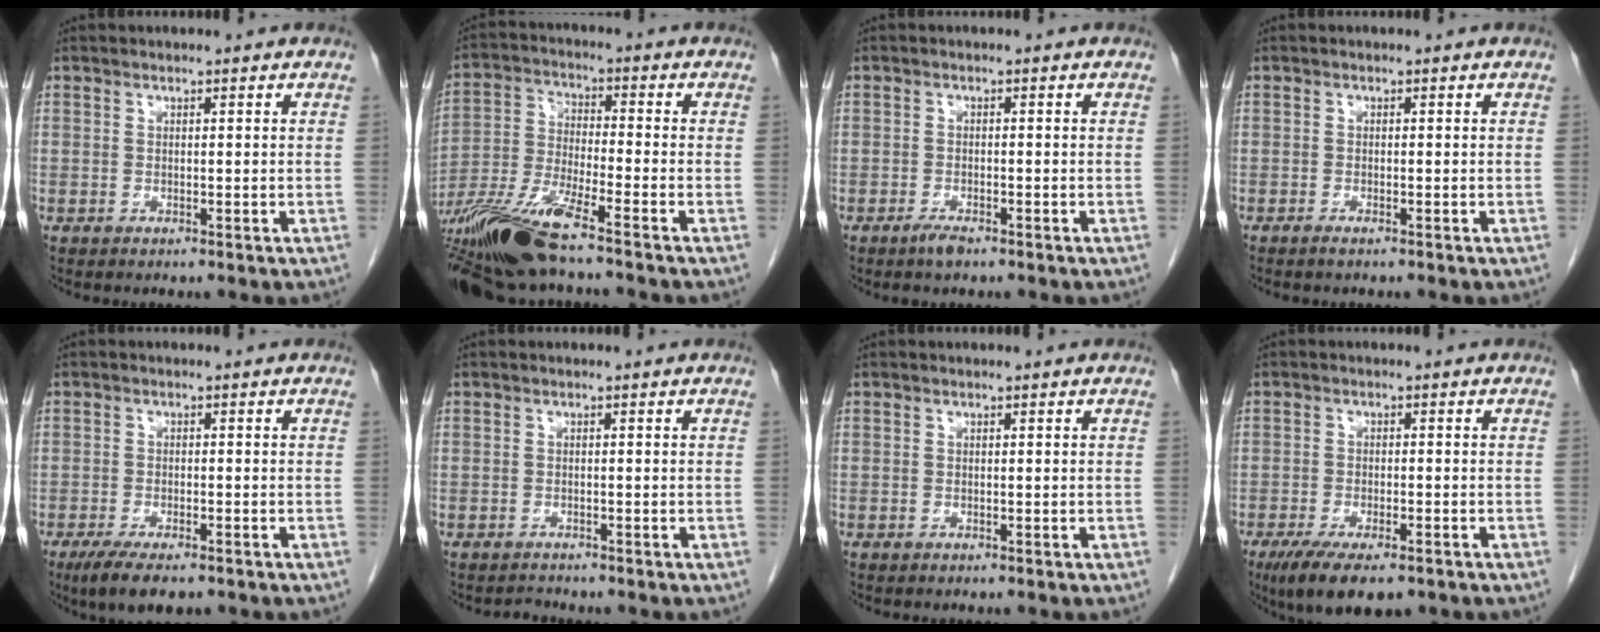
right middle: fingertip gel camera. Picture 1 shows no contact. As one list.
[{"total": 13.2, "force": [-10.0, 0.4, 8.5], "torque": [-0.170, -0.023, -0.189]}, {"total": 2.0, "force": [-1.5, 0.4, 1.2], "torque": [-0.026, -0.002, -0.026]}, {"total": 0.9, "force": [-0.7, 0.0, 0.5], "torque": [-0.012, -0.001, -0.013]}, {"total": 6.5, "force": [-4.7, 2.0, 4.1], "torque": [-0.069, -0.012, -0.075]}, {"total": 1.0, "force": [-0.9, 0.1, -0.4], "torque": [0.005, -0.005, -0.015]}, {"total": 0.0}, {"total": 9.1, "force": [-6.3, 3.0, 5.9], "torque": [-0.093, -0.015, -0.098]}]